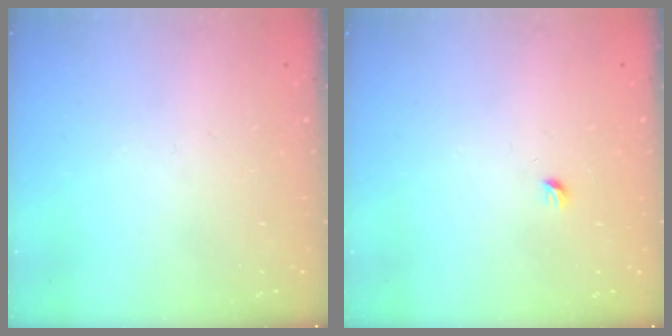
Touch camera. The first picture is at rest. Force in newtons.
{"total": 2.9, "press": 2.9, "slide": 0.4}